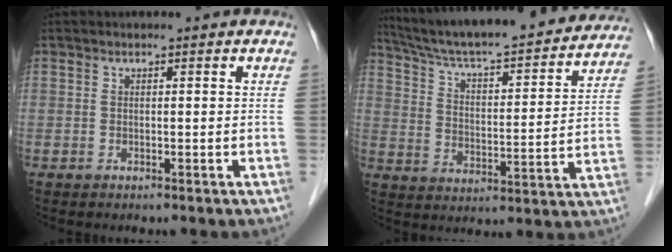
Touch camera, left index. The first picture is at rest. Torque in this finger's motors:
{"motor_torque": [-0.44, -1.01, 0.51, 0.14]}